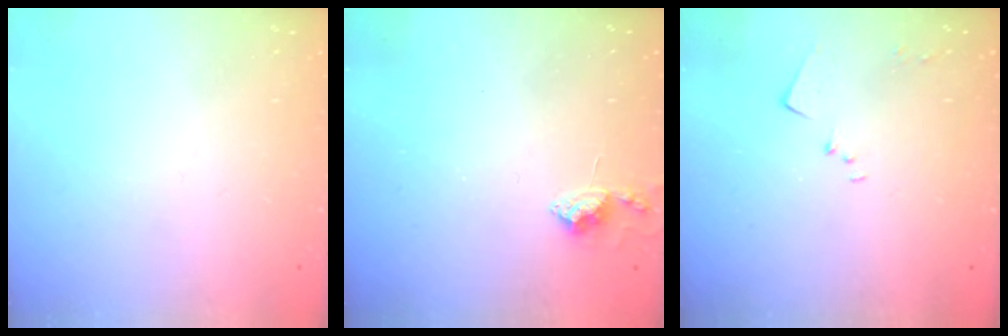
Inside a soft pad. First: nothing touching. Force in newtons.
{"total": 7.4, "press": 7.4, "slide": 0.7}
{"total": 7.4, "press": 7.4, "slide": 0.8}